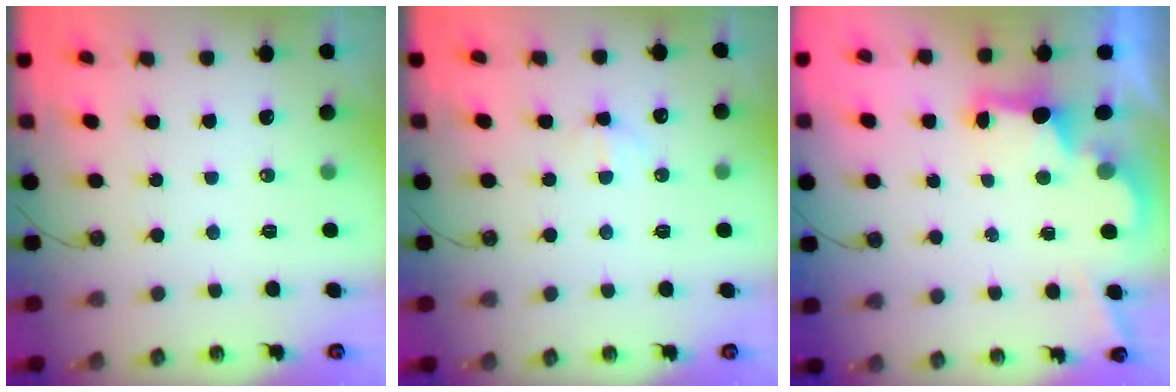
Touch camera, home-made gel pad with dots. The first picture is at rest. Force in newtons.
{"total": 3.8, "press": 3.7, "slide": 1.0}
{"total": 2.5, "press": 2.4, "slide": 0.7}